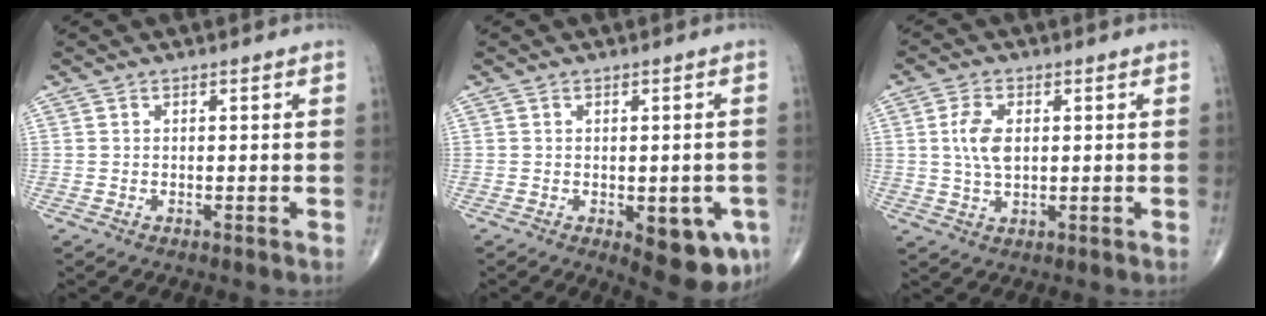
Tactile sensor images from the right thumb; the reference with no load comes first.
{"total": 9.8, "force": [-3.3, 4.3, 8.1], "torque": [-0.073, -0.001, -0.032]}
{"total": 6.0, "force": [1.0, 3.4, 4.9], "torque": [-0.097, -0.003, 0.018]}